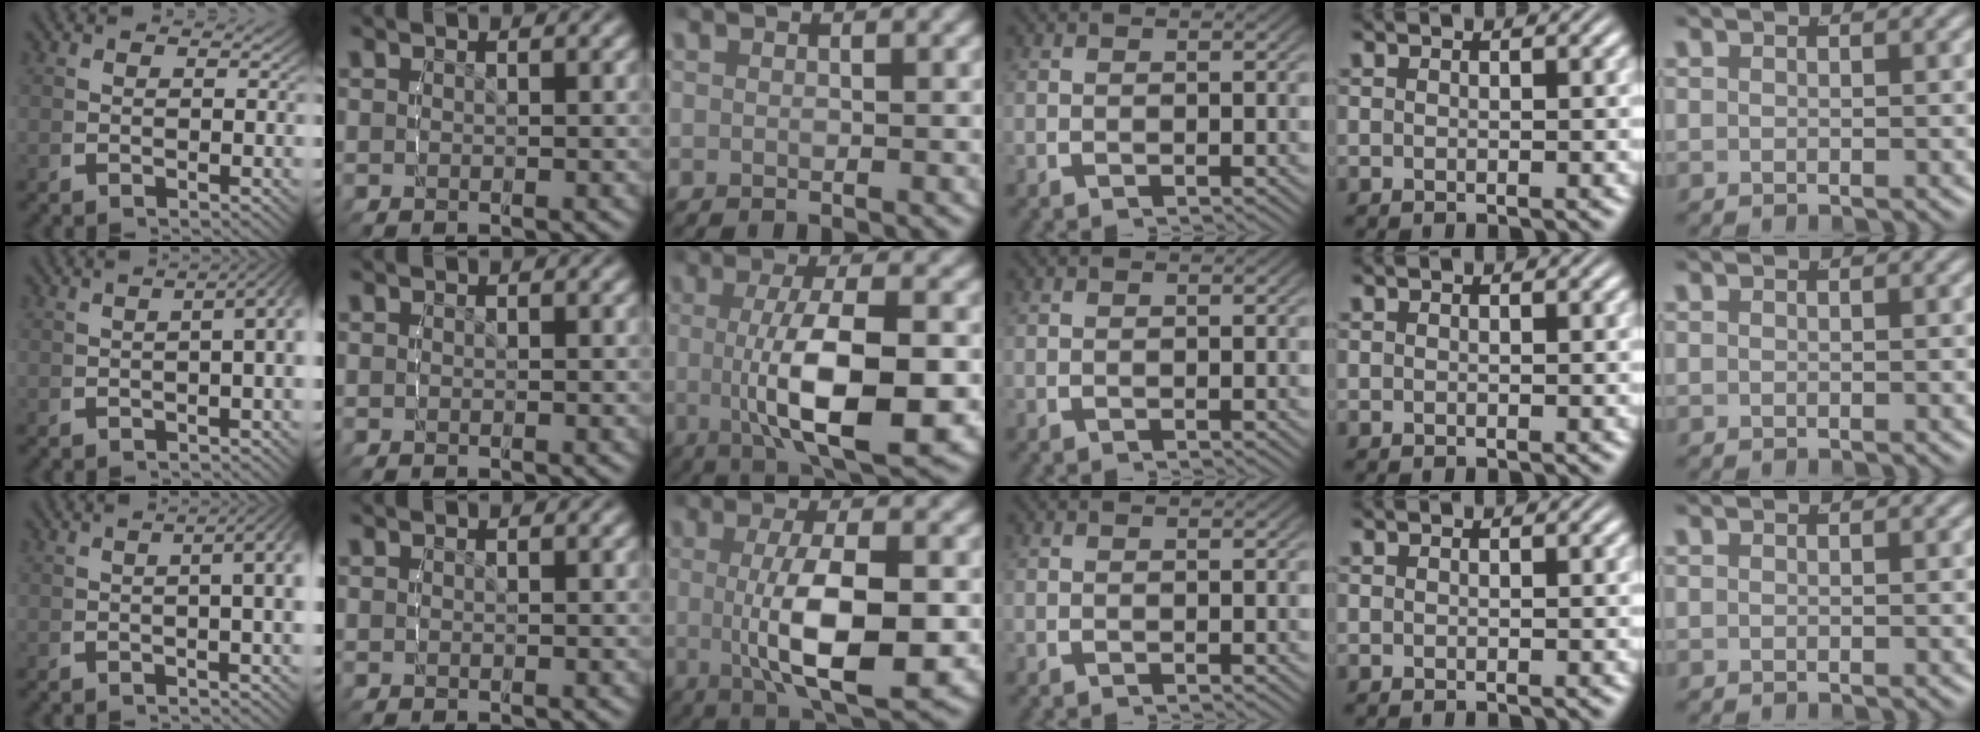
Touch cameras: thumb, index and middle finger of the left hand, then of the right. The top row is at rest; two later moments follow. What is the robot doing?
{"motion": "lift_and_place", "object": "cubes"}